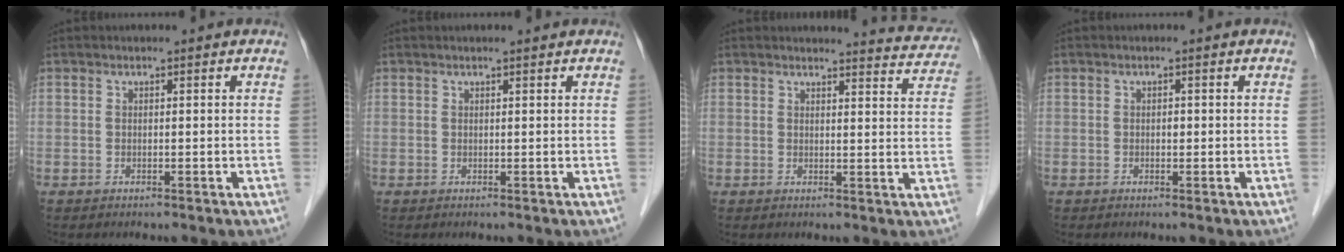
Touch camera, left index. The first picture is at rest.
{"total": 1.0, "force": [0.8, -0.1, 0.5], "torque": [-0.010, 0.006, 0.015]}
{"total": 6.4, "force": [6.4, 0.5, 0.0], "torque": [0.004, -0.026, 0.052]}
{"total": 0.7, "force": [-0.1, 0.4, 0.5], "torque": [-0.008, 0.001, -0.003]}